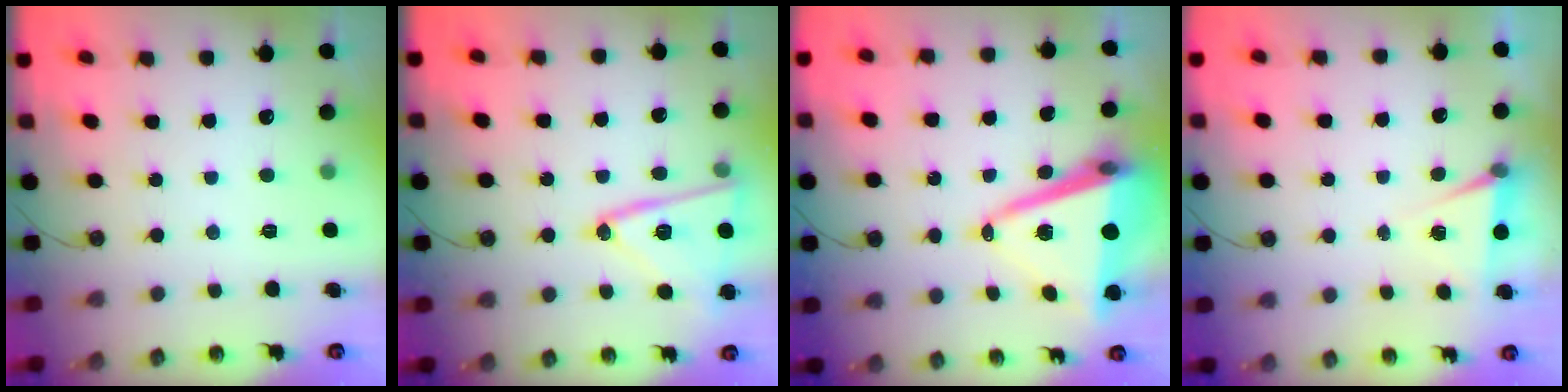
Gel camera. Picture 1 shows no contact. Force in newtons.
{"total": 16.5, "press": 16.2, "slide": 3.4}
{"total": 14.7, "press": 14.2, "slide": 3.9}
{"total": 5.3, "press": 2.5, "slide": 4.6}